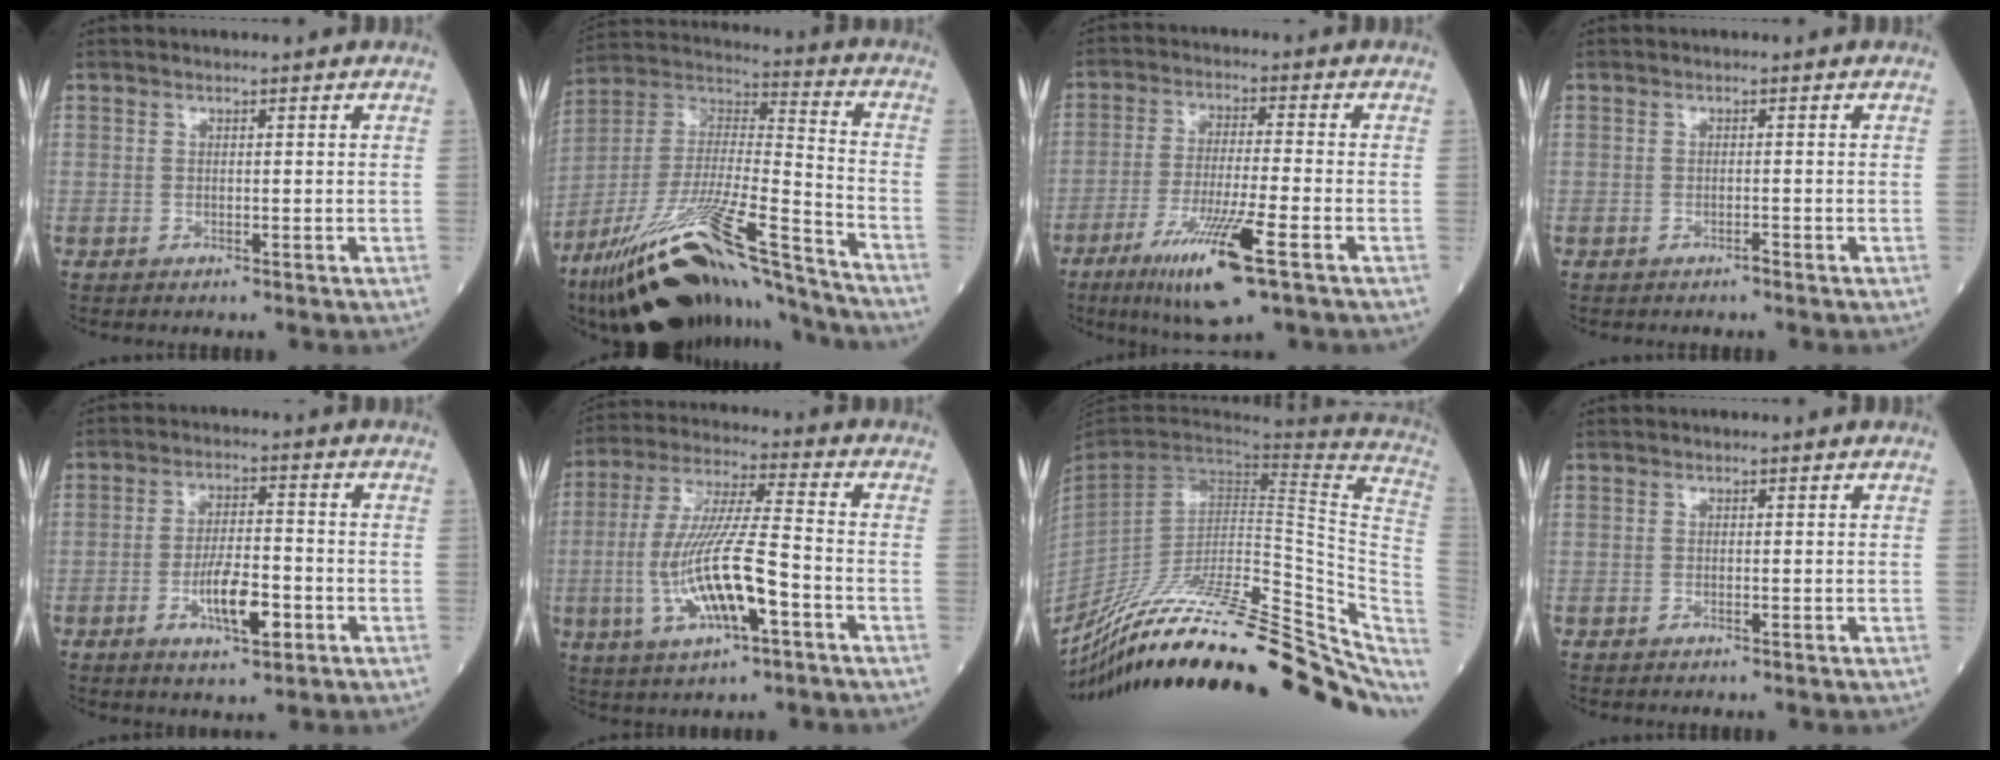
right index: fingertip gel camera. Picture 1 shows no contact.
{"total": 26.1, "force": [-20.0, 3.4, 16.4], "torque": [-0.294, -0.028, -0.350]}
{"total": 12.3, "force": [-6.3, 0.5, 10.5], "torque": [-0.201, -0.030, -0.109]}
{"total": 0.6, "force": [-0.5, 0.0, 0.4], "torque": [-0.008, -0.001, -0.008]}
{"total": 7.9, "force": [-2.9, 2.1, 7.0], "torque": [-0.131, -0.001, -0.048]}
{"total": 14.2, "force": [-4.1, 2.2, 13.4], "torque": [-0.271, -0.006, -0.072]}
{"total": 33.6, "force": [-25.8, 7.7, 20.1], "torque": [-0.240, -0.028, -0.377]}
{"total": 0.0}